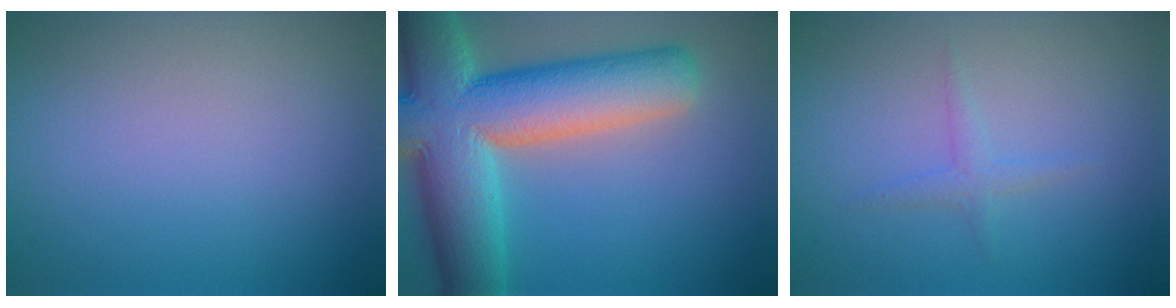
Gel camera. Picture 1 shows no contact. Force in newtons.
{"total": 14.1, "press": 14.1, "slide": 0.9}
{"total": 1.2, "press": 1.2, "slide": 0.1}